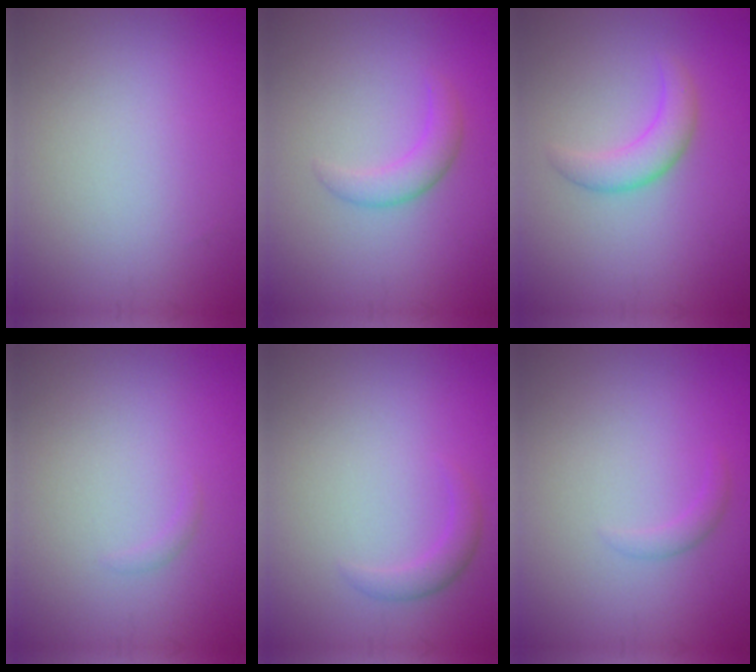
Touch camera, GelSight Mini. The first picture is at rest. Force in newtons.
{"total": 2.2, "press": 2.2, "slide": 0.2}
{"total": 2.7, "press": 2.7, "slide": 0.1}
{"total": 0.5, "press": 0.5, "slide": 0.1}
{"total": 1.6, "press": 1.6, "slide": 0.1}
{"total": 1.0, "press": 1.0, "slide": 0.1}